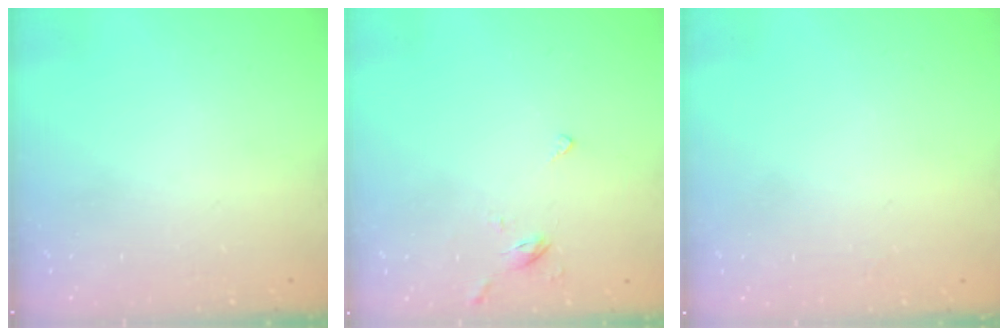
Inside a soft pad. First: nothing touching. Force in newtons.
{"total": 2.7, "press": 2.6, "slide": 0.7}
{"total": 2.1, "press": 2.1, "slide": 0.2}